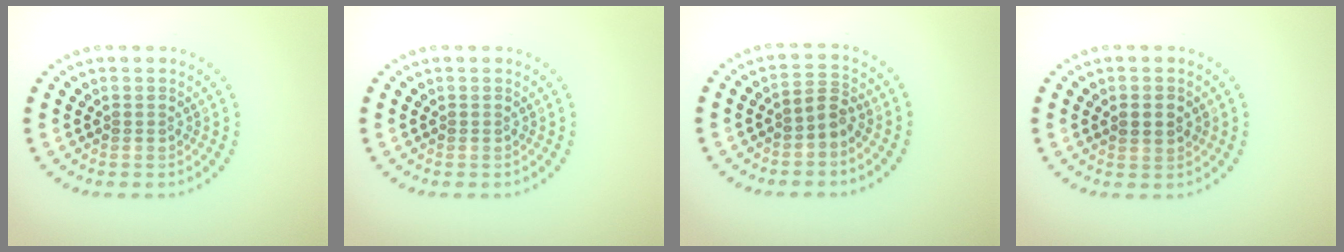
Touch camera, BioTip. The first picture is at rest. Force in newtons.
{"total": 0.0}
{"total": 1.9, "press": 1.6, "slide": 1.1}
{"total": 1.7, "press": 1.7, "slide": 0.5}